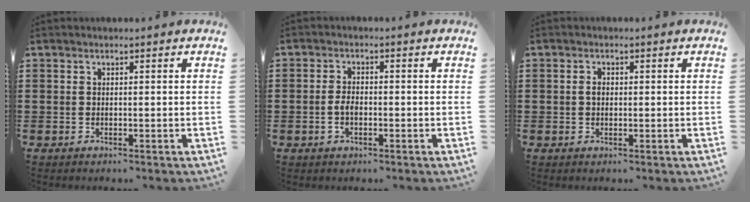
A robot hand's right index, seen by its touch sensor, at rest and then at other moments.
{"total": 2.5, "force": [-0.7, 1.2, 2.1], "torque": [-0.056, -0.005, -0.017]}
{"total": 1.4, "force": [0.0, 0.9, 1.1], "torque": [-0.023, 0.005, -0.002]}